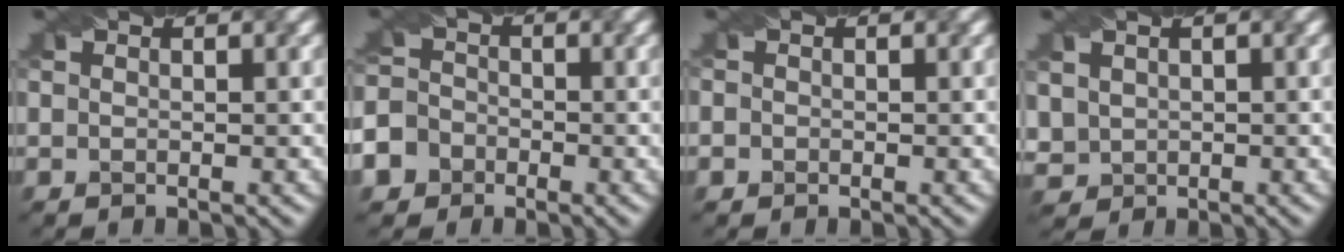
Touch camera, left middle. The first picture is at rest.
{"total": 7.1, "force": [-4.2, 5.5, 1.6], "torque": [-0.041, -0.006, -0.090]}
{"total": 1.3, "force": [0.0, 1.2, 0.5], "torque": [0.001, 0.021, -0.013]}
{"total": 2.6, "force": [1.0, 2.2, 0.8], "torque": [-0.048, 0.013, 0.040]}